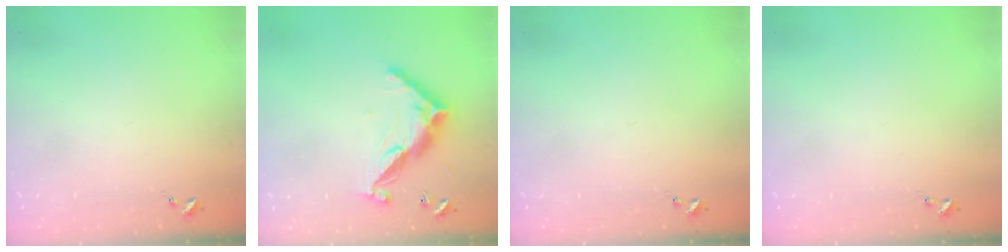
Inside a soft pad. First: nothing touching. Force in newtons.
{"total": 12.8, "press": 12.8, "slide": 0.4}
{"total": 0.0}
{"total": 0.0}